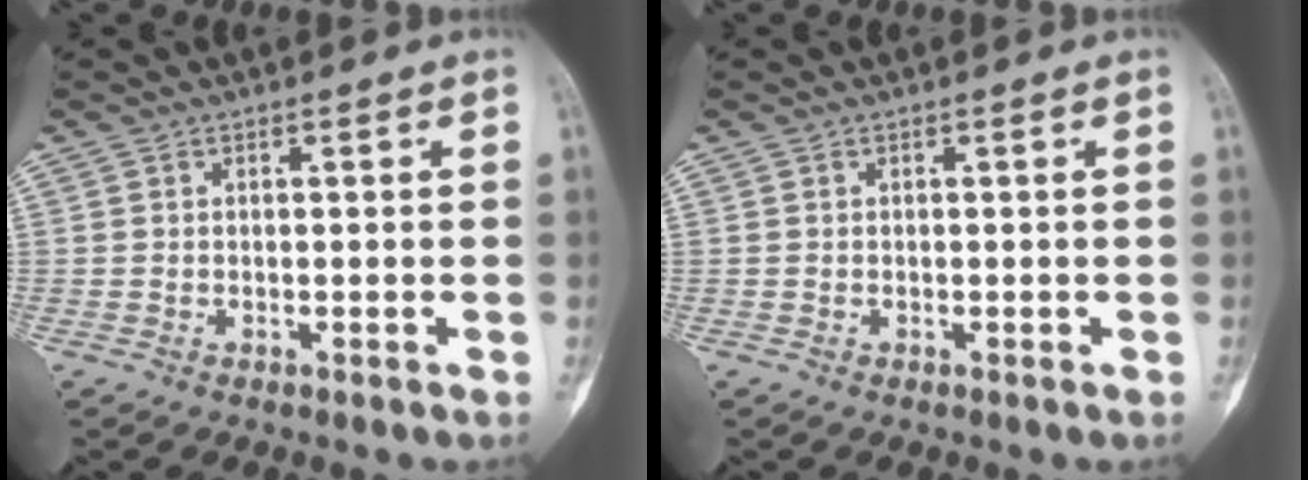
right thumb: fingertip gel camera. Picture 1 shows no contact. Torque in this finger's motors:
{"motor_torque": [-0.29, 0.07, 0.16, -0.02, -0.04]}